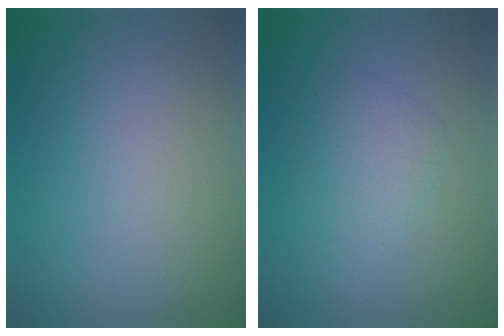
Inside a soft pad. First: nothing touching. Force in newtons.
{"total": 2.2, "press": 2.2, "slide": 0.0}